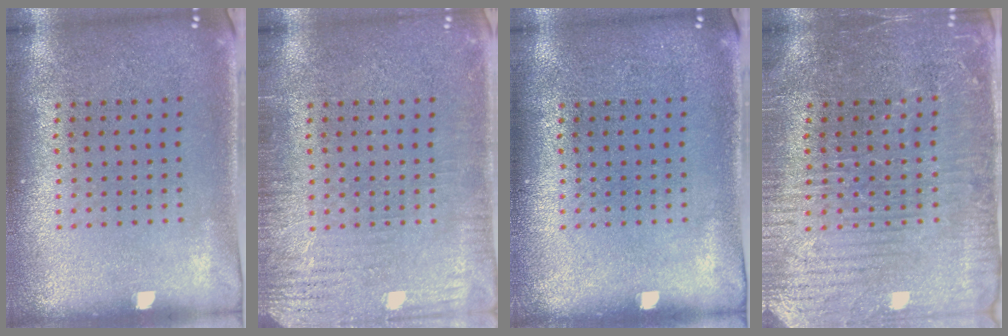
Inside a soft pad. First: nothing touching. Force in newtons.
{"total": 3.2, "press": 3.2, "slide": 0.4}
{"total": 0.0}
{"total": 3.7, "press": 3.5, "slide": 1.1}